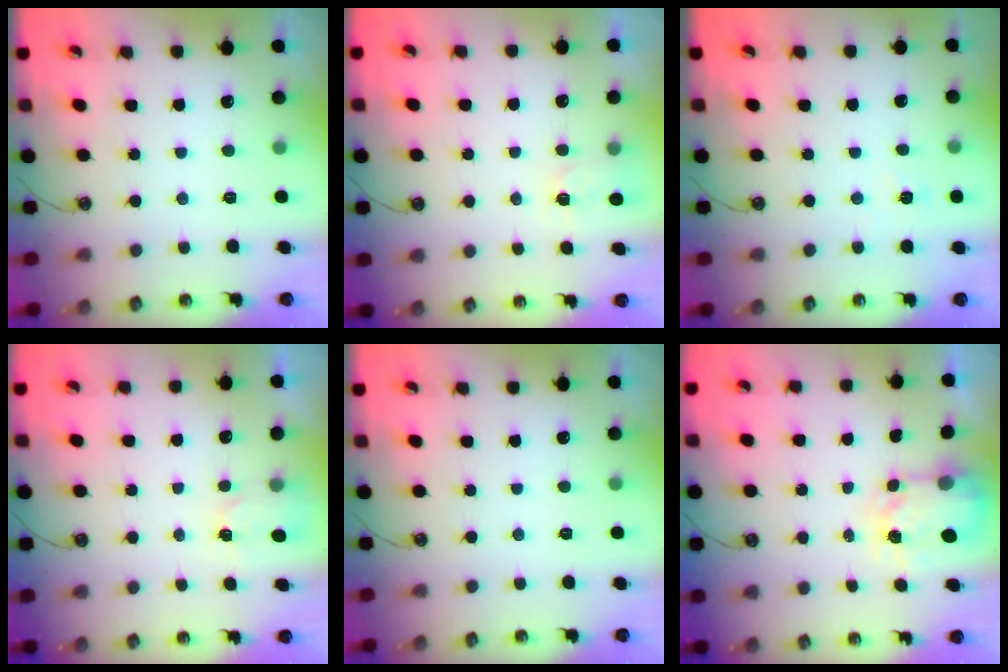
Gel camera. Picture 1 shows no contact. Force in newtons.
{"total": 3.5, "press": 3.5, "slide": 0.5}
{"total": 3.9, "press": 3.9, "slide": 0.4}
{"total": 2.2, "press": 2.2, "slide": 0.4}
{"total": 0.0}
{"total": 4.0, "press": 3.9, "slide": 0.5}